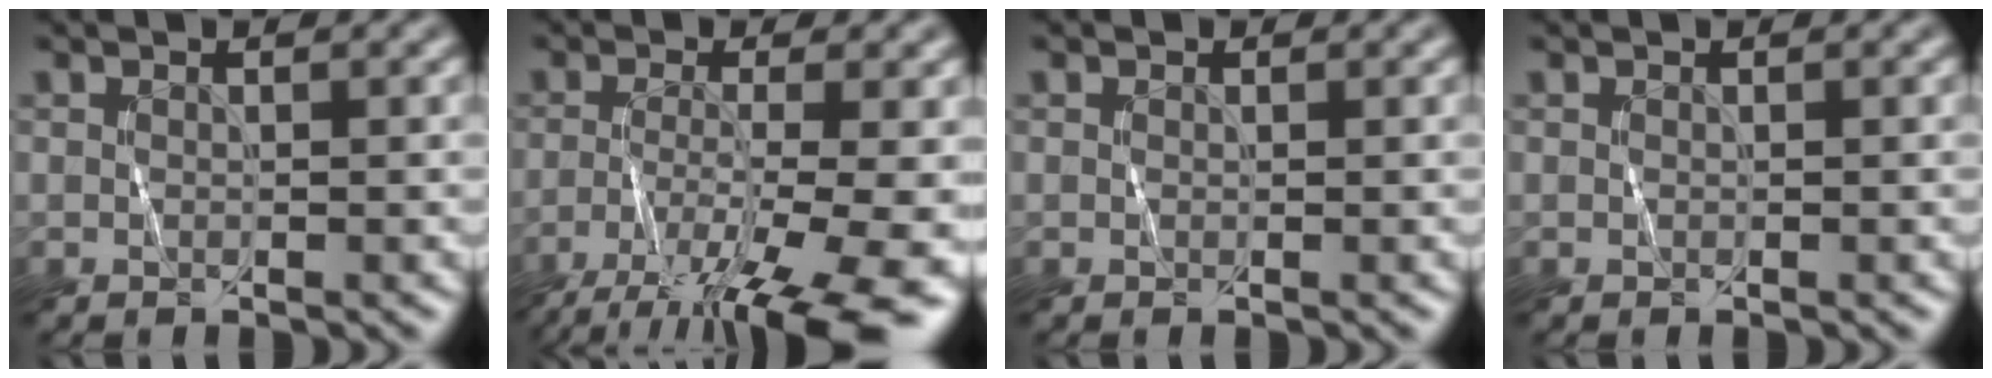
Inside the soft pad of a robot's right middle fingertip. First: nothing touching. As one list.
[{"total": 10.9, "force": [-6.6, 2.5, 8.3], "torque": [-0.151, -0.018, -0.107]}, {"total": 0.0}, {"total": 0.0}]